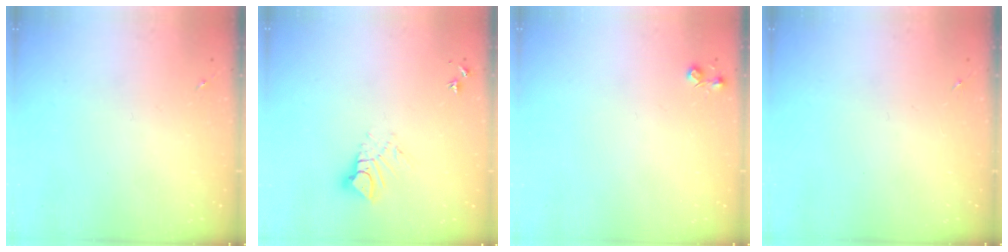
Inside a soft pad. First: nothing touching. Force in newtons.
{"total": 7.7, "press": 7.7, "slide": 0.7}
{"total": 4.4, "press": 4.4, "slide": 0.7}
{"total": 0.0}